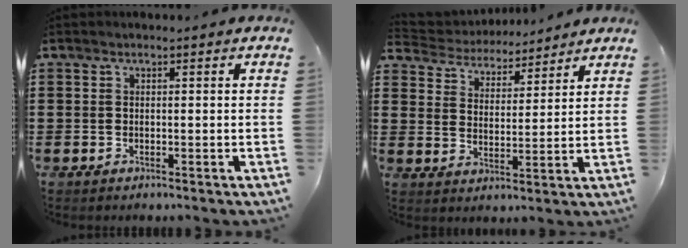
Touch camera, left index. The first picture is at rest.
{"total": 4.4, "force": [4.3, 0.8, -0.2], "torque": [-0.023, -0.027, 0.072]}